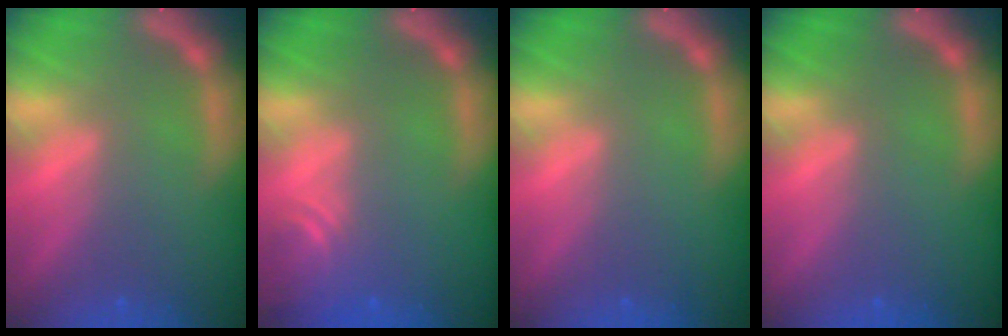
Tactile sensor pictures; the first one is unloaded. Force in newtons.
{"total": 3.0}
{"total": 0.0}
{"total": 0.0}